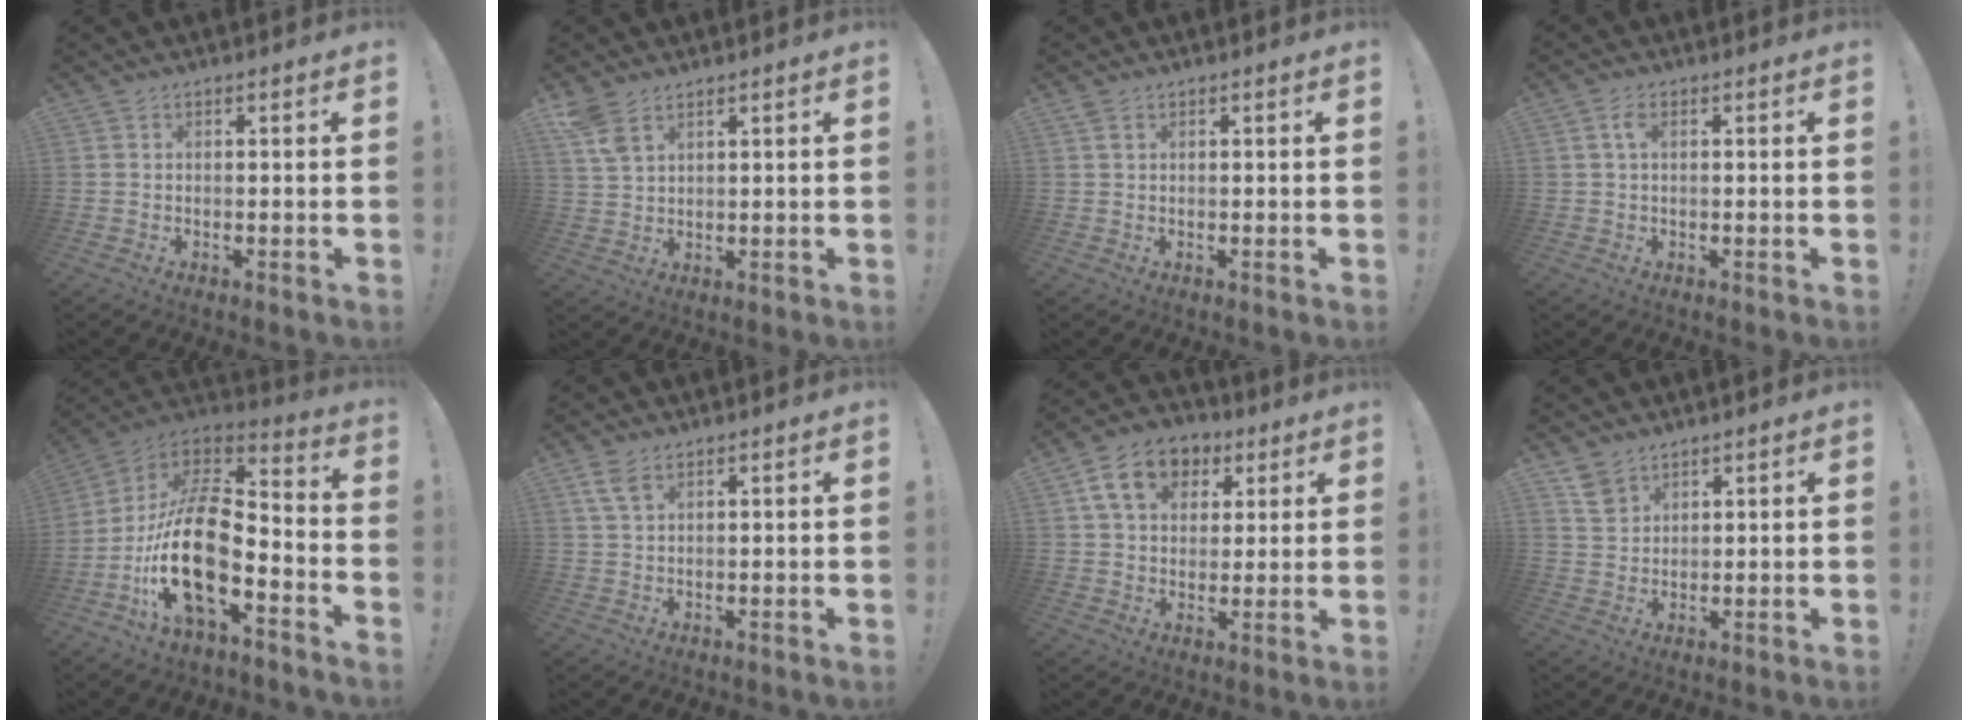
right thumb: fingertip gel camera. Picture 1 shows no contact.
{"total": 6.0, "force": [3.9, 2.8, 3.6], "torque": [-0.062, -0.020, 0.075]}
{"total": 1.4, "force": [0.8, 0.7, 0.9], "torque": [-0.015, -0.002, 0.013]}
{"total": 3.0, "force": [0.9, 1.4, 2.5], "torque": [-0.043, 0.002, 0.012]}
{"total": 21.5, "force": [-6.6, 9.5, 18.2], "torque": [-0.377, 0.024, -0.114]}
{"total": 4.6, "force": [2.6, 2.2, 3.1], "torque": [-0.059, -0.008, 0.049]}
{"total": 13.5, "force": [5.9, 9.9, 7.1], "torque": [-0.111, -0.015, 0.114]}
{"total": 5.3, "force": [3.9, 3.1, 1.7], "torque": [-0.029, -0.017, 0.076]}